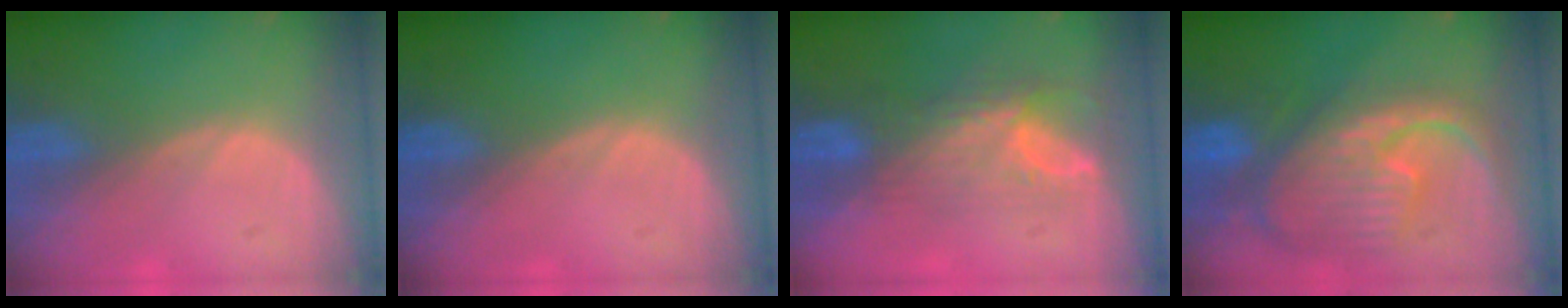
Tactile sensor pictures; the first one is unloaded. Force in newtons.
{"total": 0.0}
{"total": 8.0, "press": 6.6, "slide": 4.5}
{"total": 12.4, "press": 10.7, "slide": 6.4}